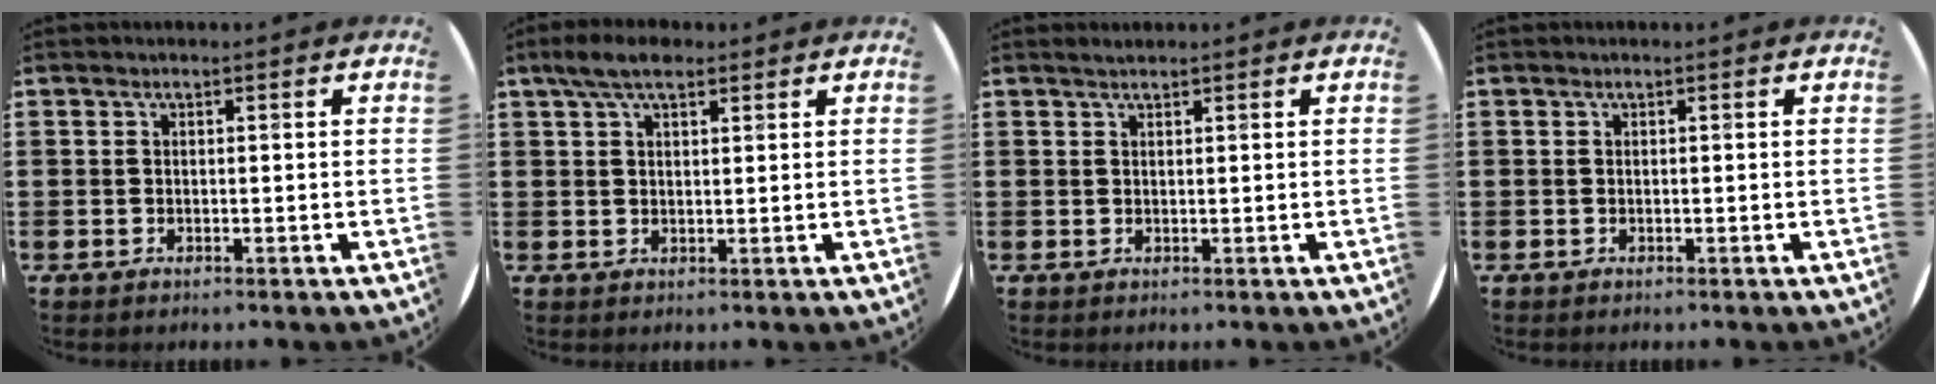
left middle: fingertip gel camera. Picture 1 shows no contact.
{"total": 4.6, "force": [3.2, 1.8, 2.6], "torque": [-0.050, 0.004, 0.057]}
{"total": 0.8, "force": [0.8, 0.1, 0.2], "torque": [-0.004, 0.000, 0.015]}
{"total": 0.0}